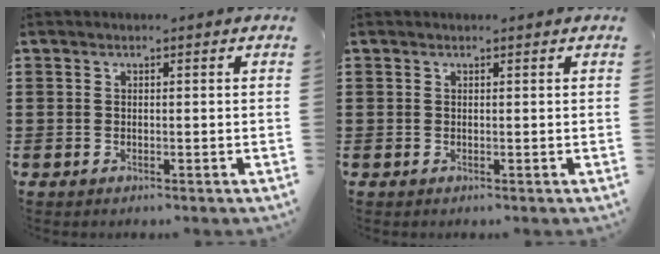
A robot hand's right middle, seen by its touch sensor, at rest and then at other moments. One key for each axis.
{"total": 0.0}